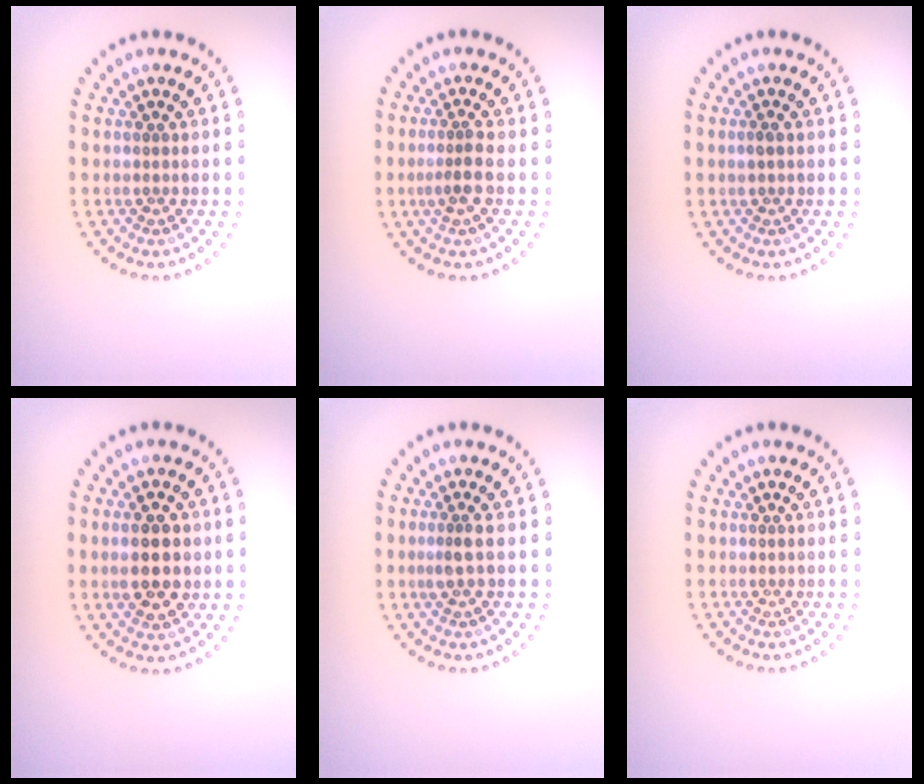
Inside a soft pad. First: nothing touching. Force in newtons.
{"total": 1.9, "press": 1.6, "slide": 1.0}
{"total": 0.8, "press": 0.8, "slide": 0.2}
{"total": 4.1, "press": 4.1, "slide": 0.2}
{"total": 1.5, "press": 1.1, "slide": 1.0}
{"total": 0.0}